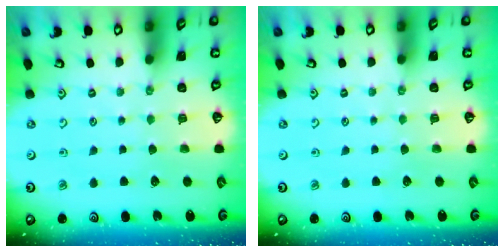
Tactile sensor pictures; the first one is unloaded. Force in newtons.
{"total": 0.0}